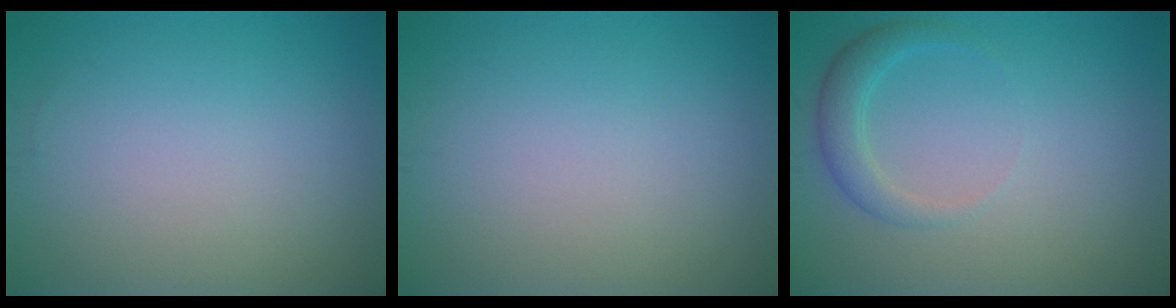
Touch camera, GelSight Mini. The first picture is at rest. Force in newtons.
{"total": 0.0}
{"total": 2.2, "press": 2.2, "slide": 0.2}